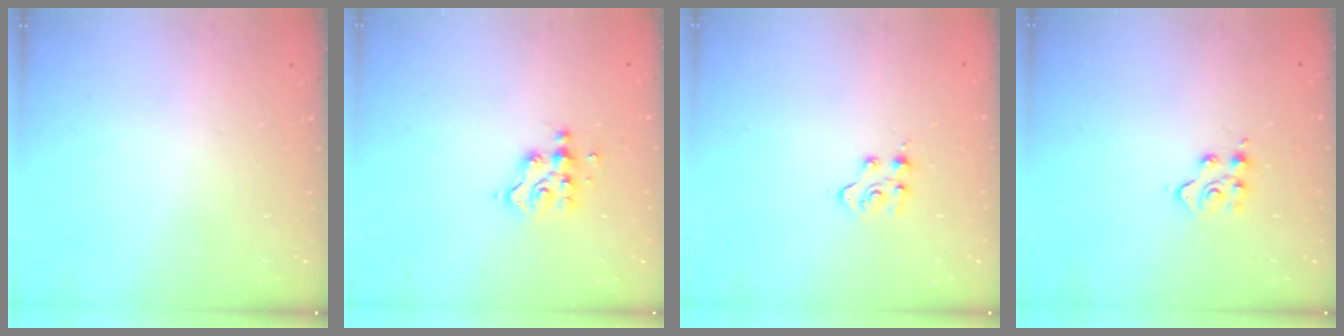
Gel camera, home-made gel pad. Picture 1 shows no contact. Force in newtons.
{"total": 6.1, "press": 6.1, "slide": 0.6}
{"total": 3.9, "press": 3.8, "slide": 0.5}
{"total": 5.8, "press": 5.8, "slide": 0.1}